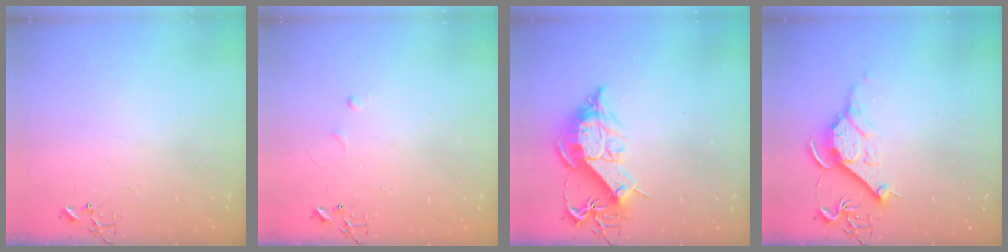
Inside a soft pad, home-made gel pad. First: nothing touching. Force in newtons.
{"total": 3.4, "press": 3.4, "slide": 0.5}
{"total": 14.4, "press": 14.4, "slide": 1.2}
{"total": 11.4, "press": 11.4, "slide": 0.8}